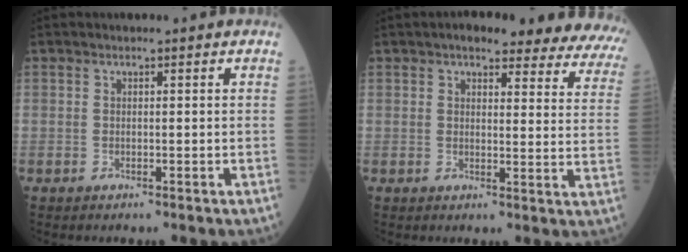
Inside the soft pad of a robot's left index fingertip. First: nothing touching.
{"total": 20.6, "force": [18.4, 4.2, 8.2], "torque": [-0.077, -0.036, 0.185]}